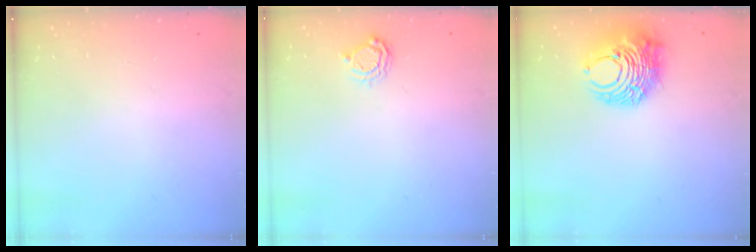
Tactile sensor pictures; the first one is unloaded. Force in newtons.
{"total": 6.1, "press": 6.1, "slide": 0.3}
{"total": 10.9, "press": 10.9, "slide": 1.2}